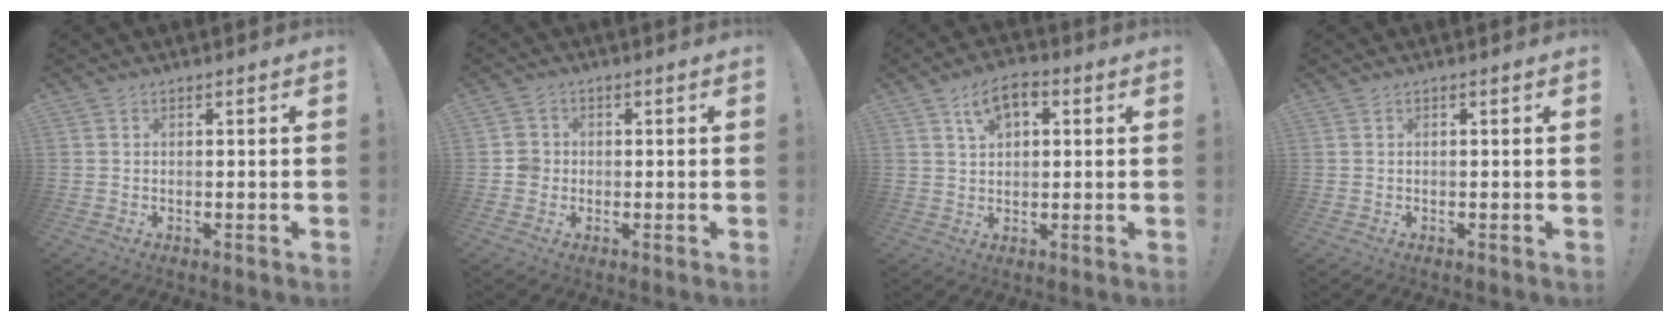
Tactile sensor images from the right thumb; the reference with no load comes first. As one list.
[{"total": 3.6, "force": [-0.8, 3.4, 0.8], "torque": [-0.007, 0.010, -0.015]}, {"total": 7.2, "force": [3.0, 4.4, 4.9], "torque": [-0.071, -0.003, 0.053]}, {"total": 0.0}]